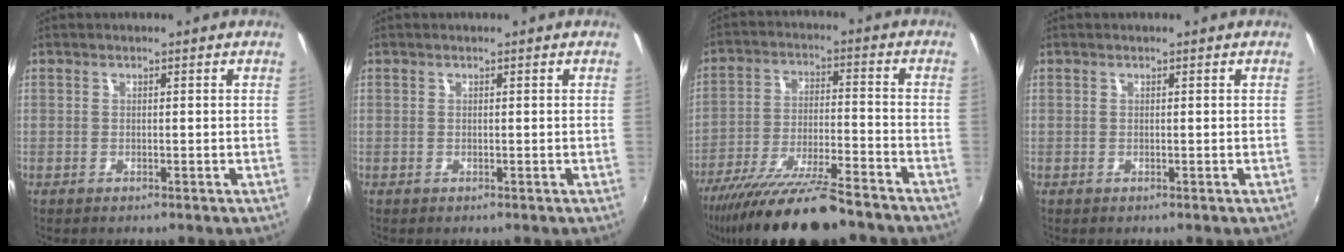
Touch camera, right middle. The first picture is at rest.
{"total": 0.0}
{"total": 18.7, "force": [-15.3, 2.8, 10.4], "torque": [-0.203, -0.037, -0.251]}
{"total": 0.0}